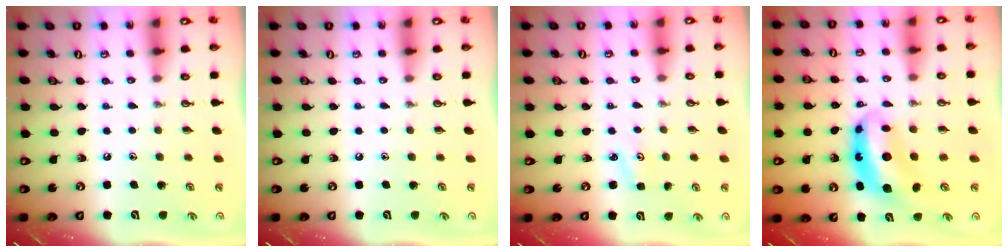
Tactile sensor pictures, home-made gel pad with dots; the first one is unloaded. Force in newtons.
{"total": 0.0}
{"total": 2.6, "press": 2.6, "slide": 0.3}
{"total": 7.9, "press": 7.8, "slide": 0.8}